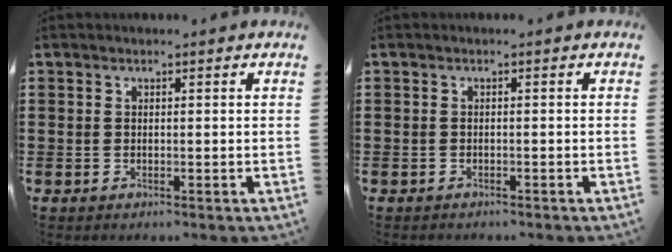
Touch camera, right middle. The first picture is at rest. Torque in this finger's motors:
{"motor_torque": [0.18, 0.18, -0.02, -0.04]}